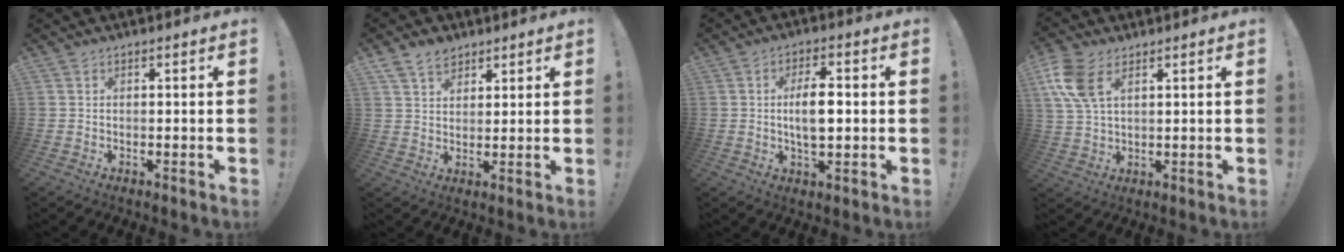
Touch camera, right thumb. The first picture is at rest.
{"total": 6.8, "force": [4.7, 4.4, 2.1], "torque": [-0.033, -0.022, 0.090]}
{"total": 8.5, "force": [0.1, 3.7, 7.6], "torque": [-0.135, -0.003, -0.007]}
{"total": 10.1, "force": [4.5, 5.7, 7.1], "torque": [-0.155, -0.004, 0.087]}